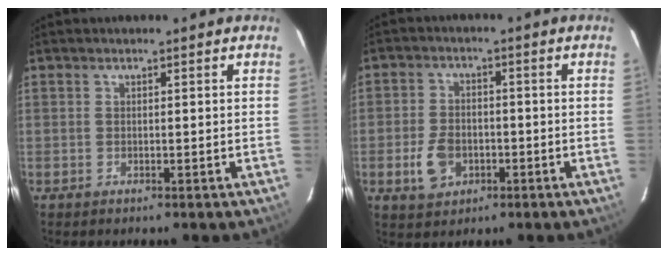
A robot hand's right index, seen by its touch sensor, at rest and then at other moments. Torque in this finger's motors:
{"motor_torque": [0.18, -0.10, 0.12, 0.04]}